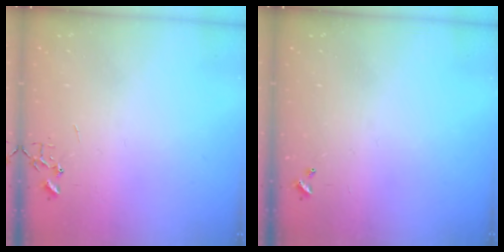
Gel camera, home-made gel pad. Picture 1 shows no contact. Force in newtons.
{"total": 0.0}